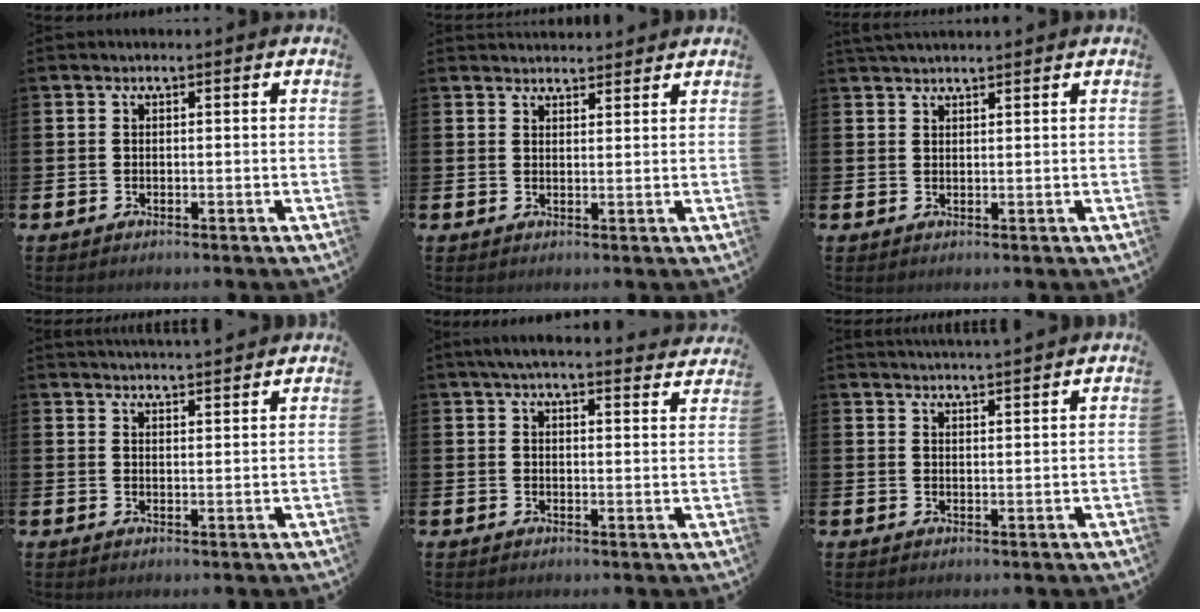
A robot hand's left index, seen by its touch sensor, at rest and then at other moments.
{"total": 2.6, "force": [2.5, 0.5, -0.1], "torque": [0.006, -0.015, 0.044]}
{"total": 1.9, "force": [1.8, 0.1, 0.4], "torque": [-0.008, -0.003, 0.033]}
{"total": 3.9, "force": [3.8, -0.4, -0.1], "torque": [-0.006, -0.027, 0.068]}
{"total": 4.9, "force": [4.6, 0.3, 1.7], "torque": [-0.043, -0.017, 0.083]}
{"total": 3.4, "force": [3.3, -0.6, -0.1], "torque": [-0.004, -0.022, 0.060]}